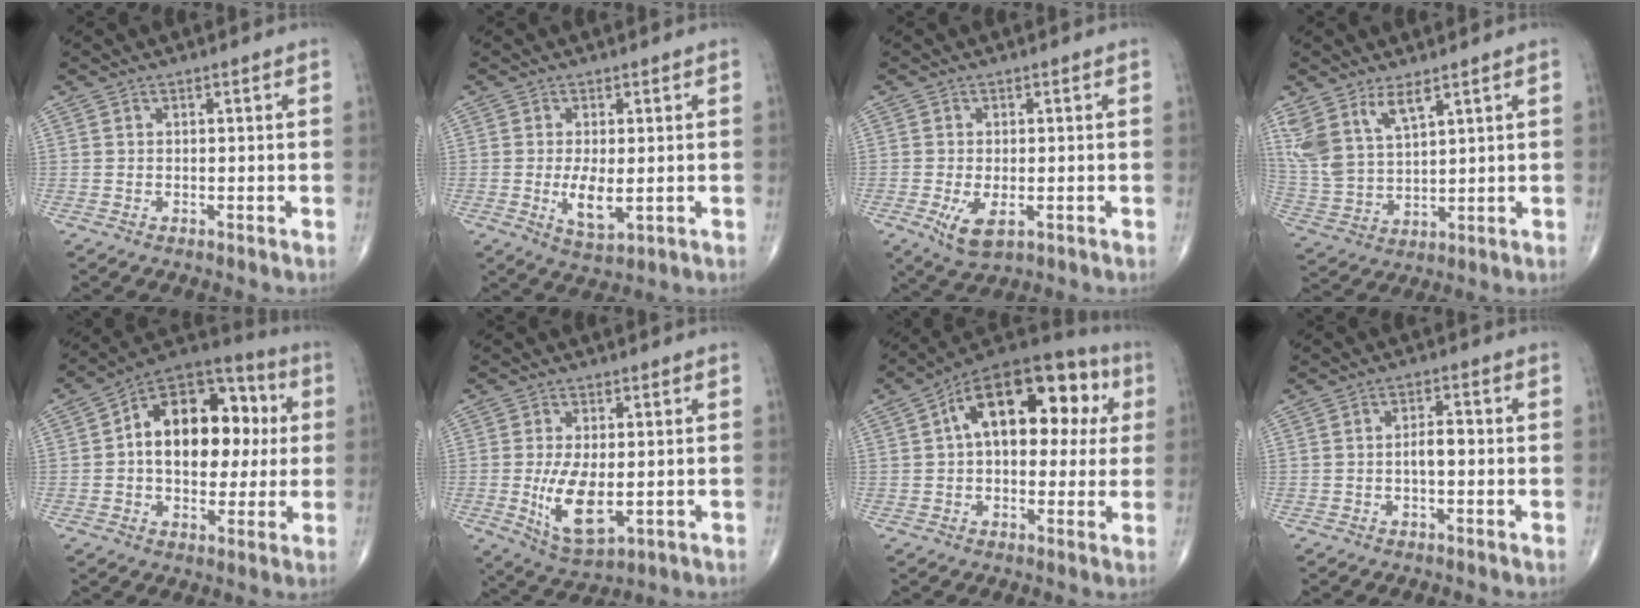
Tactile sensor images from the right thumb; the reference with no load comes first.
{"total": 5.6, "force": [-0.7, 2.2, 5.1], "torque": [-0.096, -0.016, -0.006]}
{"total": 5.4, "force": [-1.7, 2.5, 4.5], "torque": [-0.086, -0.013, -0.023]}
{"total": 10.6, "force": [6.3, 4.7, 7.0], "torque": [-0.146, -0.023, 0.143]}
{"total": 20.4, "force": [2.1, 13.0, 15.6], "torque": [-0.192, 0.030, 0.027]}
{"total": 9.7, "force": [-1.3, 4.4, 8.6], "torque": [-0.156, -0.022, -0.009]}
{"total": 21.0, "force": [4.8, 11.7, 16.8], "torque": [-0.215, 0.041, 0.060]}
{"total": 3.2, "force": [-0.5, 1.4, 2.9], "torque": [-0.045, 0.011, -0.010]}